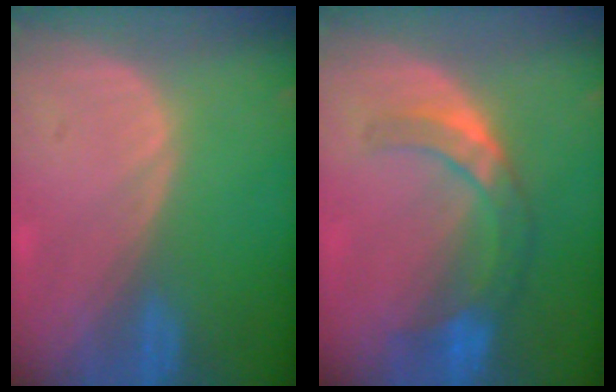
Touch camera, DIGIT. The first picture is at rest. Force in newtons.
{"total": 7.2, "press": 6.4, "slide": 3.3}